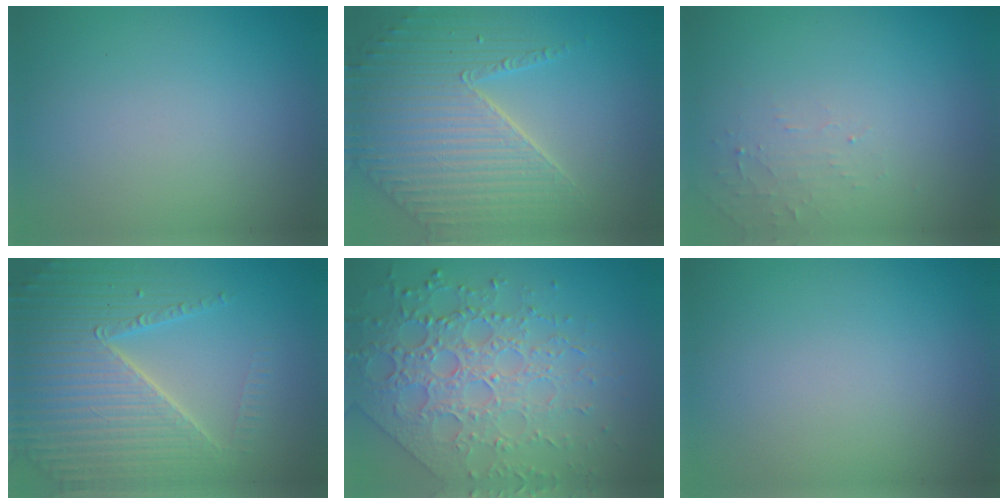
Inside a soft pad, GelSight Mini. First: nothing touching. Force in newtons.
{"total": 5.2, "press": 4.8, "slide": 2.1}
{"total": 1.2, "press": 1.2, "slide": 0.3}
{"total": 7.1, "press": 6.9, "slide": 1.7}
{"total": 7.3, "press": 5.3, "slide": 4.9}
{"total": 0.0}